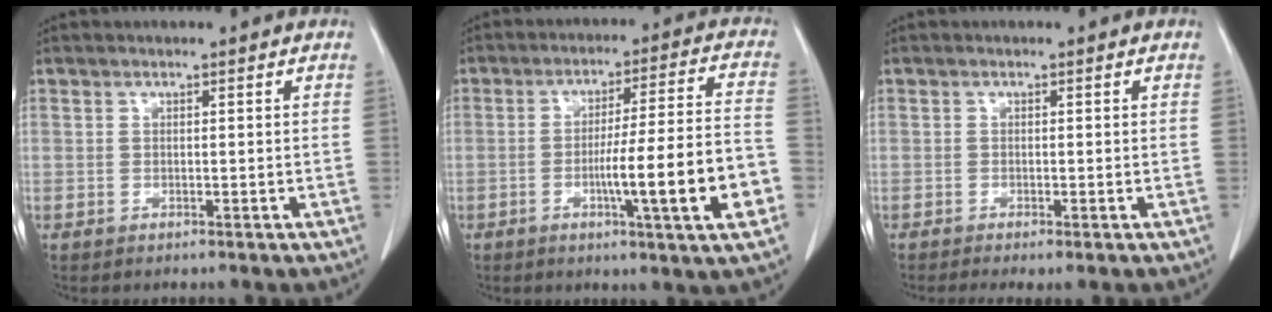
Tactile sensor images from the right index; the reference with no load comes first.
{"total": 14.7, "force": [-4.4, -0.1, 14.0], "torque": [-0.216, -0.001, -0.068]}
{"total": 2.0, "force": [-1.2, 0.4, 1.5], "torque": [-0.026, -0.006, -0.021]}